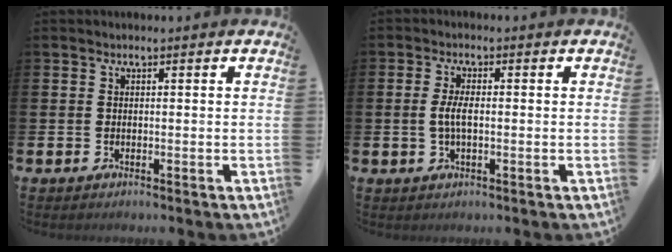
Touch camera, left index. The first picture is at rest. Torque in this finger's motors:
{"motor_torque": [0.86, 0.14, 0.12, 0.13]}